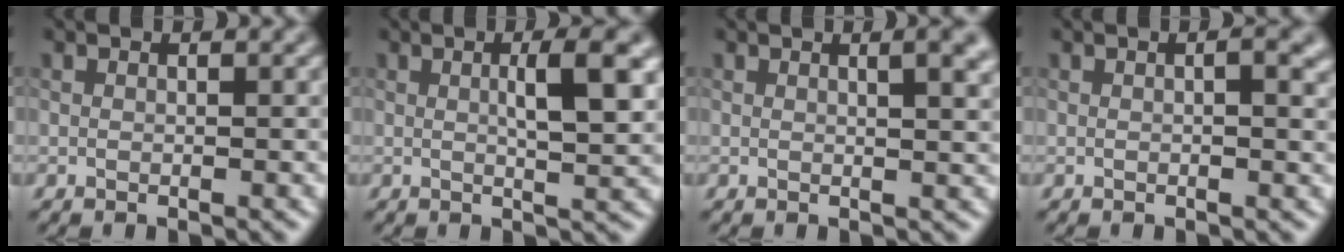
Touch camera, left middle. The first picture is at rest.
{"total": 4.7, "force": [1.0, 0.9, 4.5], "torque": [-0.065, 0.003, 0.014]}
{"total": 4.2, "force": [1.6, 1.6, 3.5], "torque": [-0.025, 0.009, 0.015]}
{"total": 2.3, "force": [0.5, 0.6, 2.2], "torque": [-0.028, 0.002, 0.005]}